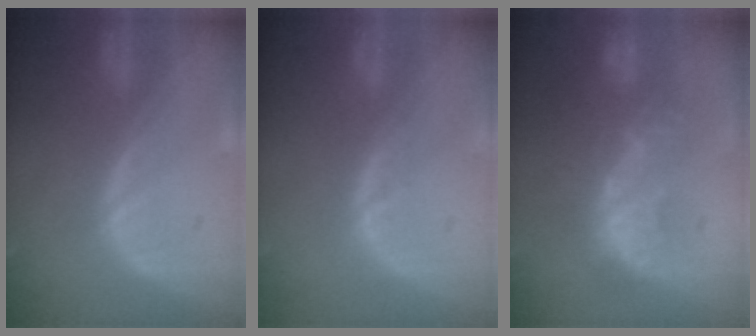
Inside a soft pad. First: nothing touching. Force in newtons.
{"total": 1.3, "press": 1.3, "slide": 0.2}
{"total": 9.3, "press": 8.8, "slide": 3.1}